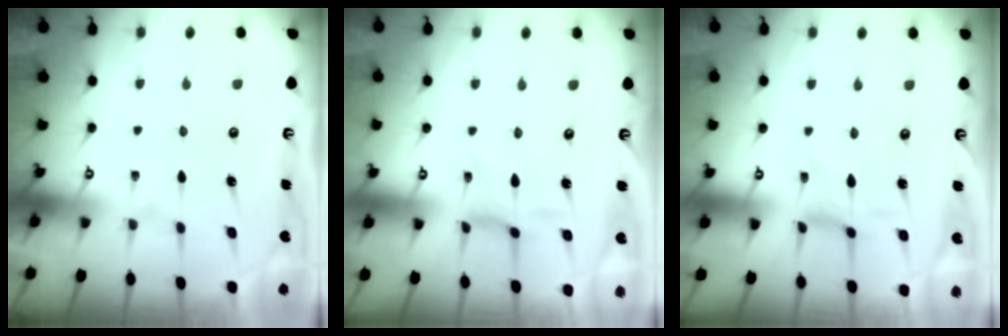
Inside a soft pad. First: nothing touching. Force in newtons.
{"total": 1.6, "press": 1.5, "slide": 0.5}
{"total": 0.0}